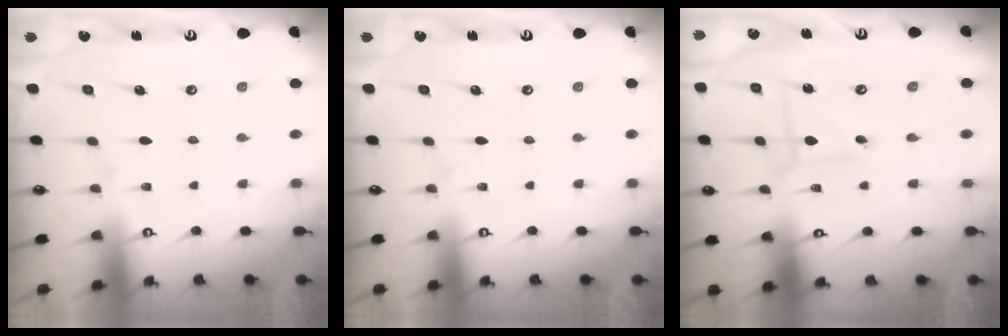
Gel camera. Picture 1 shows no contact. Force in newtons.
{"total": 0.0}
{"total": 1.0, "press": 1.0, "slide": 0.1}